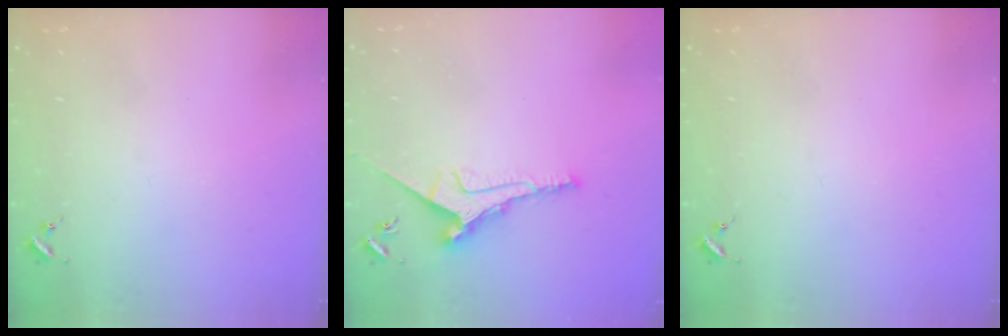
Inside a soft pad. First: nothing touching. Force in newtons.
{"total": 9.5, "press": 9.5, "slide": 0.6}
{"total": 0.0}